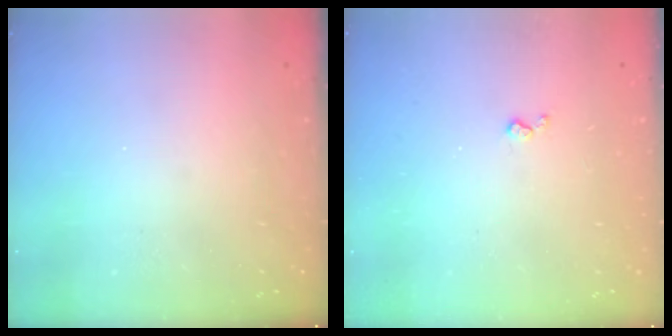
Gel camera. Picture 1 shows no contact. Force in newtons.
{"total": 2.9, "press": 2.9, "slide": 0.5}